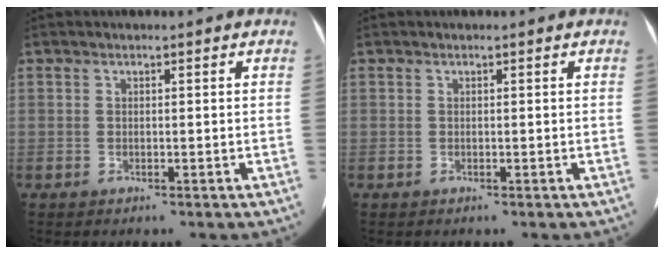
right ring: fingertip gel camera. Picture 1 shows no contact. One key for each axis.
{"total": 0.0}